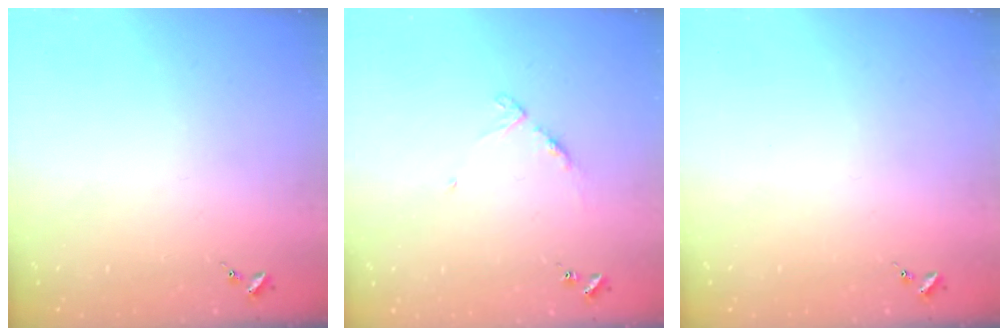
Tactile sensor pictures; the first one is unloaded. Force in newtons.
{"total": 4.7, "press": 4.6, "slide": 0.5}
{"total": 0.0}